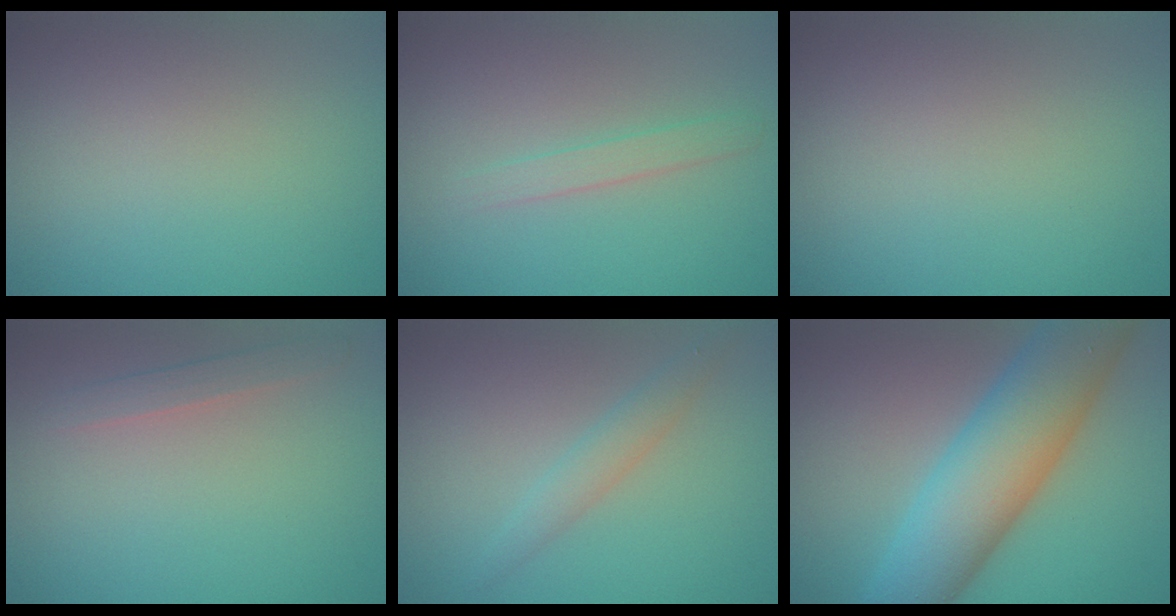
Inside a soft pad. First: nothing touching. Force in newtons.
{"total": 1.5, "press": 1.4, "slide": 0.1}
{"total": 0.0}
{"total": 1.4, "press": 1.4, "slide": 0.0}
{"total": 1.9, "press": 1.9, "slide": 0.1}
{"total": 10.7, "press": 10.7, "slide": 0.2}